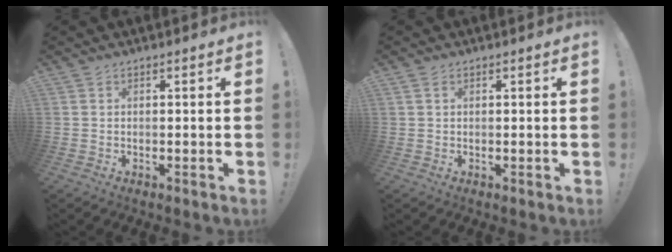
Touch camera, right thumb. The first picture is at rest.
{"total": 0.9, "force": [0.5, 0.5, 0.5], "torque": [-0.004, -0.001, 0.008]}